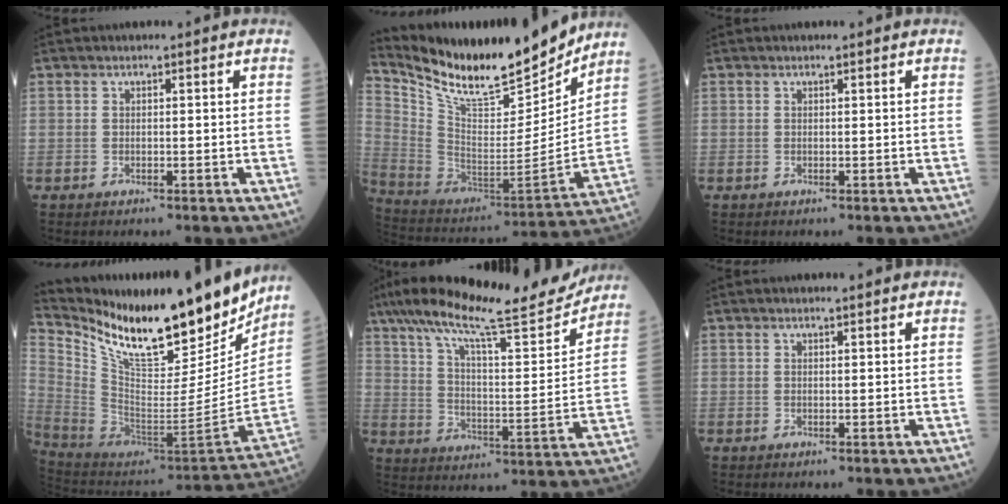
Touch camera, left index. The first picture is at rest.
{"total": 22.2, "force": [19.2, 4.5, 10.1], "torque": [-0.191, -0.039, 0.323]}
{"total": 0.0}
{"total": 27.1, "force": [20.8, 7.1, 16.0], "torque": [-0.278, -0.043, 0.332]}
{"total": 20.9, "force": [18.0, 2.0, 10.5], "torque": [-0.187, -0.002, 0.271]}
{"total": 0.0}